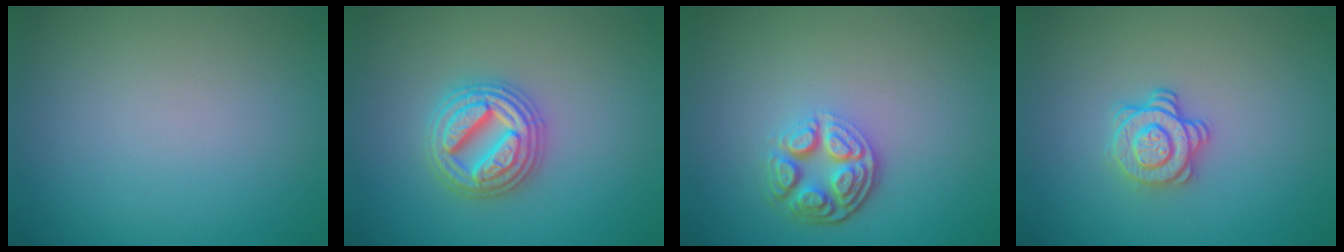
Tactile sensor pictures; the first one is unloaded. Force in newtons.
{"total": 4.9, "press": 4.9, "slide": 0.6}
{"total": 4.5, "press": 3.4, "slide": 2.9}
{"total": 2.9, "press": 2.5, "slide": 1.3}